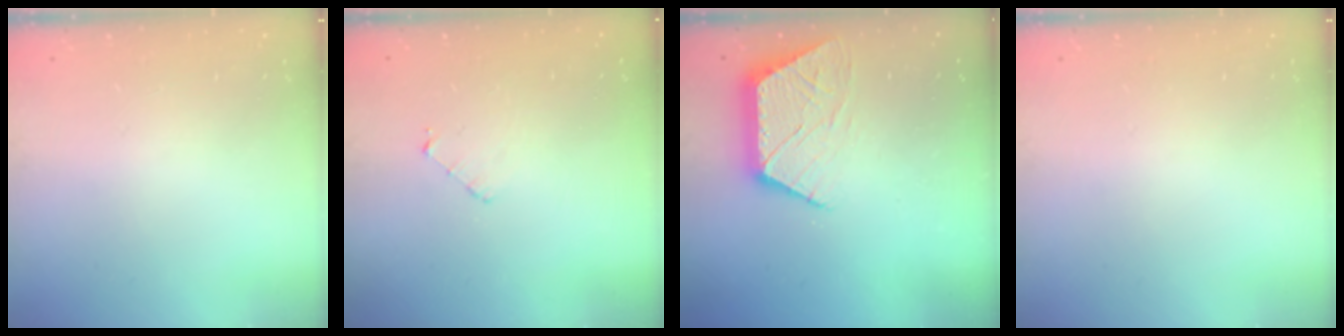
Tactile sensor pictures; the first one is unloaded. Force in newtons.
{"total": 3.0, "press": 3.0, "slide": 0.3}
{"total": 10.3, "press": 10.3, "slide": 0.7}
{"total": 0.0}